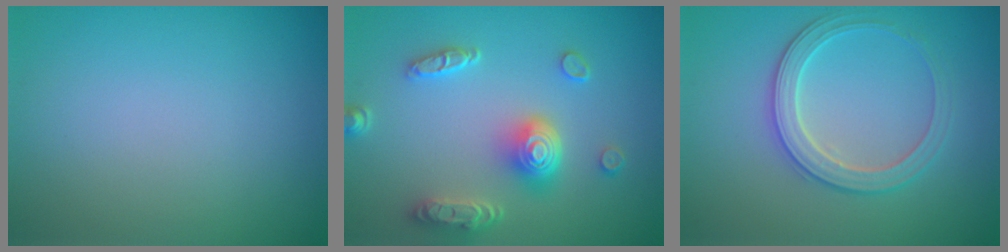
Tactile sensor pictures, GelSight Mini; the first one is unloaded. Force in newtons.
{"total": 4.9, "press": 4.0, "slide": 3.0}
{"total": 2.8, "press": 2.8, "slide": 0.3}